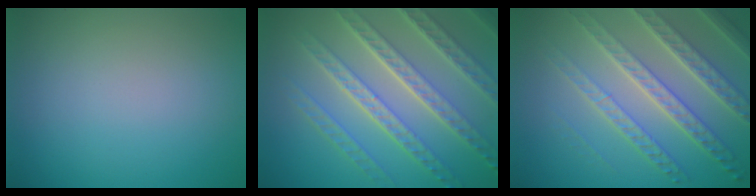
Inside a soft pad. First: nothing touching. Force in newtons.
{"total": 8.2, "press": 5.8, "slide": 5.8}
{"total": 7.7, "press": 5.3, "slide": 5.6}